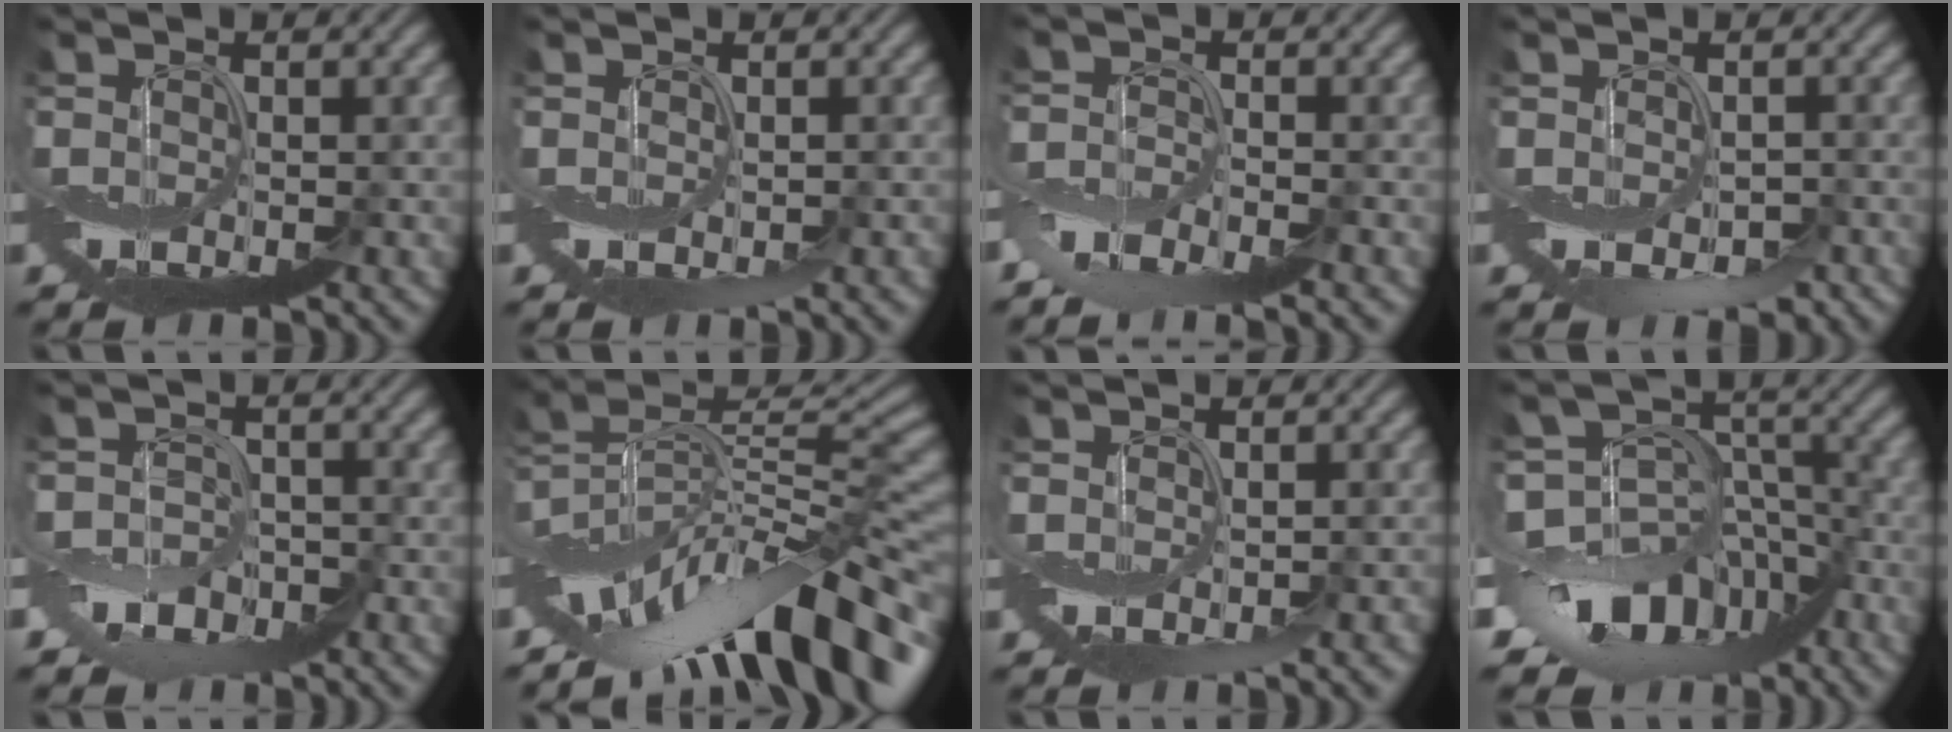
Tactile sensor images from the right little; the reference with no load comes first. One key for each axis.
{"total": 1.1, "fx": -0.4, "fy": 0.2, "fz": 1.0, "tx": -0.015, "ty": -0.003, "tz": -0.002}
{"total": 3.9, "fx": -3.1, "fy": 1.2, "fz": 2.0, "tx": -0.032, "ty": -0.004, "tz": -0.061}
{"total": 2.9, "fx": -1.4, "fy": 1.9, "fz": 1.7, "tx": -0.014, "ty": -0.006, "tz": -0.016}
{"total": 3.3, "fx": -1.9, "fy": 2.5, "fz": 1.2, "tx": -0.014, "ty": -0.001, "tz": -0.041}
{"total": 12.3, "fx": -5.2, "fy": 5.4, "fz": 9.8, "tx": -0.150, "ty": 0.029, "tz": -0.089}
{"total": 1.8, "fx": -0.9, "fy": 0.4, "fz": 1.6, "tx": -0.021, "ty": -0.004, "tz": -0.007}
{"total": 8.2, "fx": -4.1, "fy": 6.1, "fz": 3.5, "tx": -0.044, "ty": 0.009, "tz": -0.075}